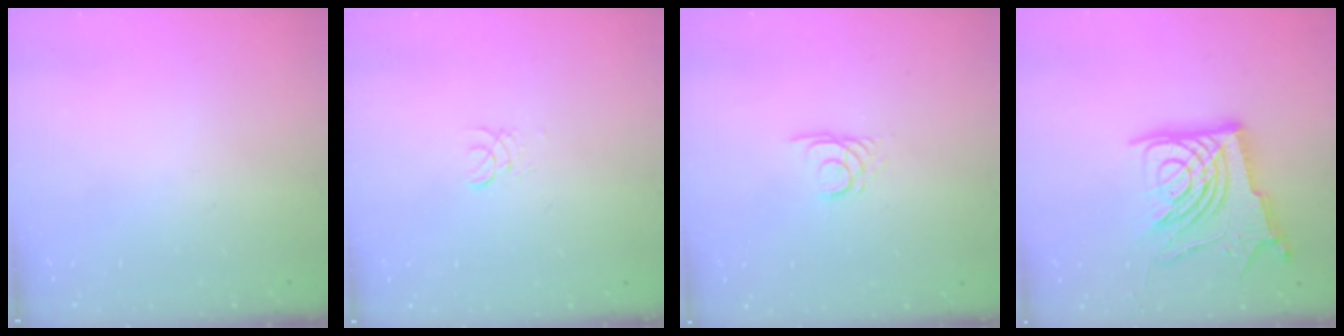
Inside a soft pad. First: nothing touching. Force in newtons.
{"total": 2.0, "press": 2.0, "slide": 0.2}
{"total": 2.4, "press": 2.4, "slide": 0.2}
{"total": 16.7, "press": 16.6, "slide": 2.2}